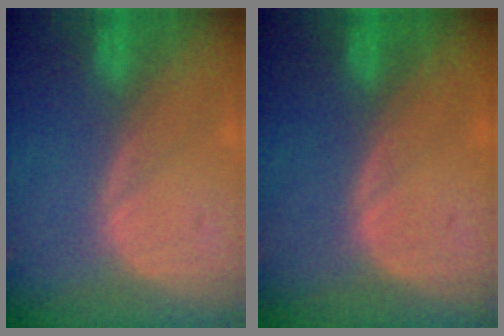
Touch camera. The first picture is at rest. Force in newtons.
{"total": 0.0}